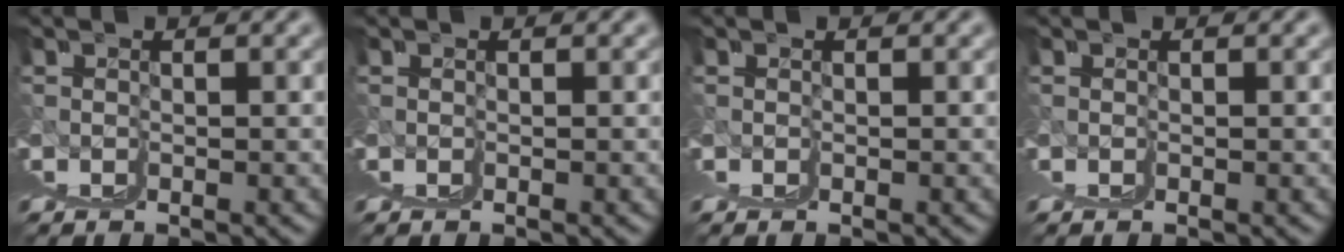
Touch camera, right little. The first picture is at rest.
{"total": 0.0}
{"total": 1.1, "force": [0.2, -0.8, -0.7], "torque": [0.011, 0.000, 0.005]}
{"total": 1.2, "force": [0.3, -0.8, -0.8], "torque": [0.014, 0.001, 0.005]}